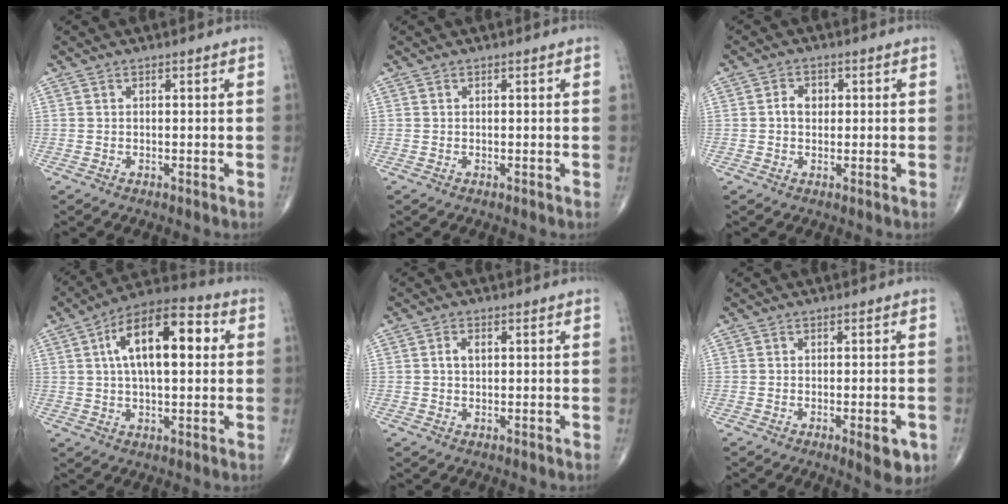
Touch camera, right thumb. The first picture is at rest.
{"total": 0.0}
{"total": 3.6, "force": [0.3, 3.1, 1.8], "torque": [-0.005, 0.008, -0.003]}
{"total": 16.5, "force": [3.5, 7.5, 14.3], "torque": [-0.222, 0.026, 0.048]}
{"total": 2.1, "force": [0.4, 1.4, 1.6], "torque": [-0.026, 0.005, 0.006]}
{"total": 5.3, "force": [-2.1, 1.7, 4.5], "torque": [-0.044, -0.001, -0.021]}